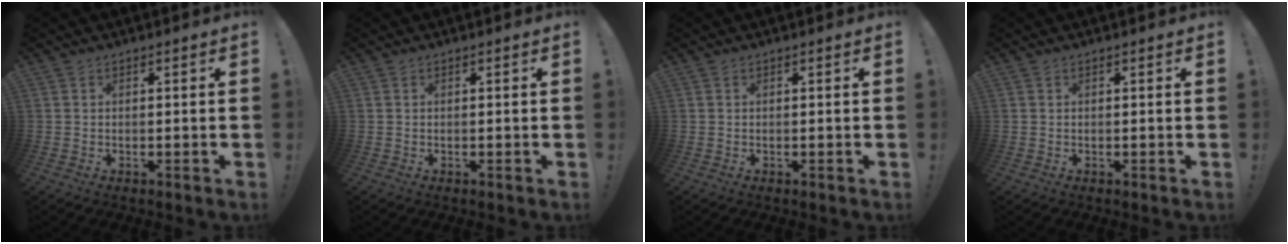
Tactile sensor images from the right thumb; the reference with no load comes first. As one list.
[{"total": 0.0}, {"total": 0.0}, {"total": 0.0}]